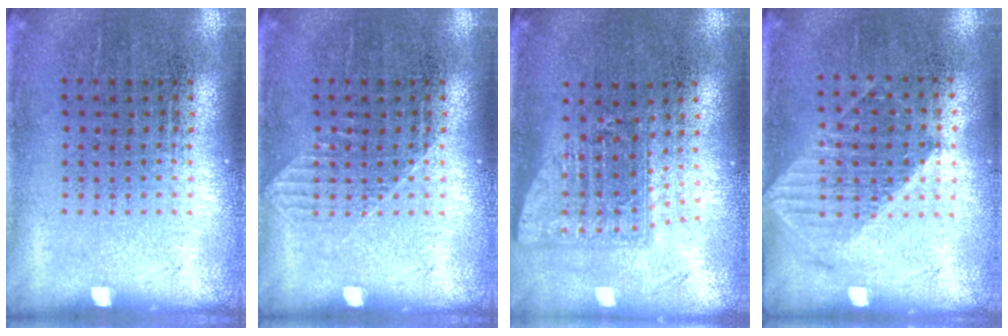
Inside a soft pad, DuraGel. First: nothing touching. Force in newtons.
{"total": 0.8, "press": 0.8, "slide": 0.2}
{"total": 1.6, "press": 1.2, "slide": 1.0}
{"total": 1.2, "press": 1.1, "slide": 0.3}